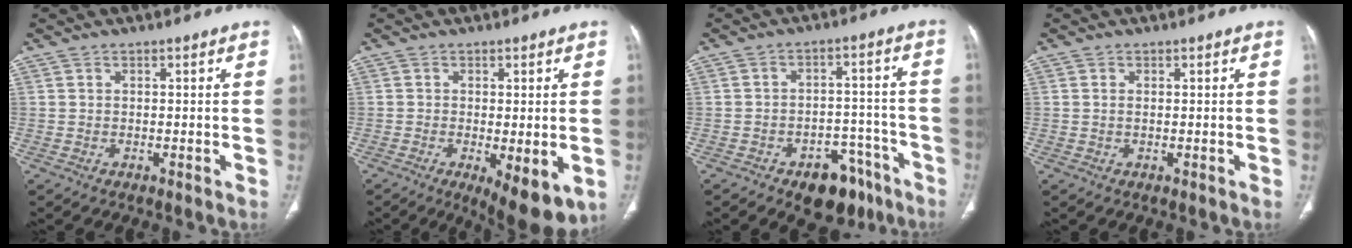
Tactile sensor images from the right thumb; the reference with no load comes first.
{"total": 9.6, "force": [-3.2, 3.4, 8.3], "torque": [-0.117, -0.021, -0.042]}
{"total": 11.1, "force": [-7.3, 6.4, 5.4], "torque": [-0.036, 0.062, -0.097]}
{"total": 0.6, "force": [0.1, 0.3, 0.5], "torque": [-0.017, 0.002, 0.004]}